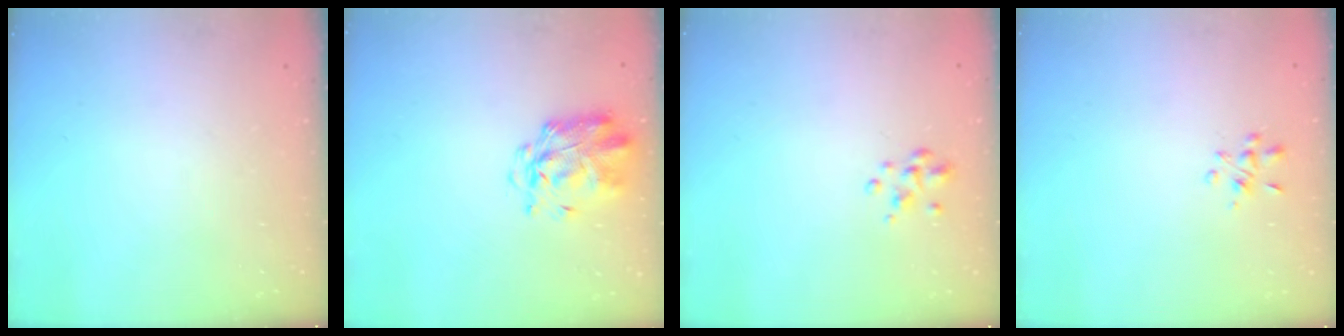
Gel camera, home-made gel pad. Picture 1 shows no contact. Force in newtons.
{"total": 2.9, "press": 2.8, "slide": 0.8}
{"total": 2.0, "press": 1.9, "slide": 0.6}
{"total": 3.0, "press": 2.9, "slide": 0.8}